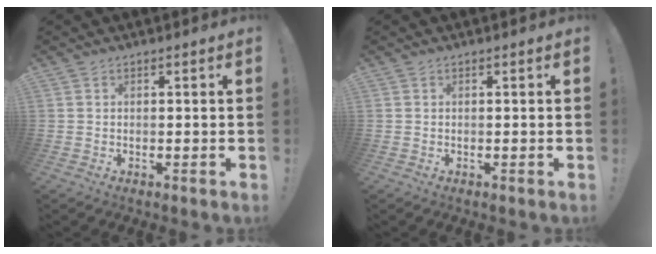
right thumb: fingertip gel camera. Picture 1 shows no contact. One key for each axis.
{"total": 0.0}